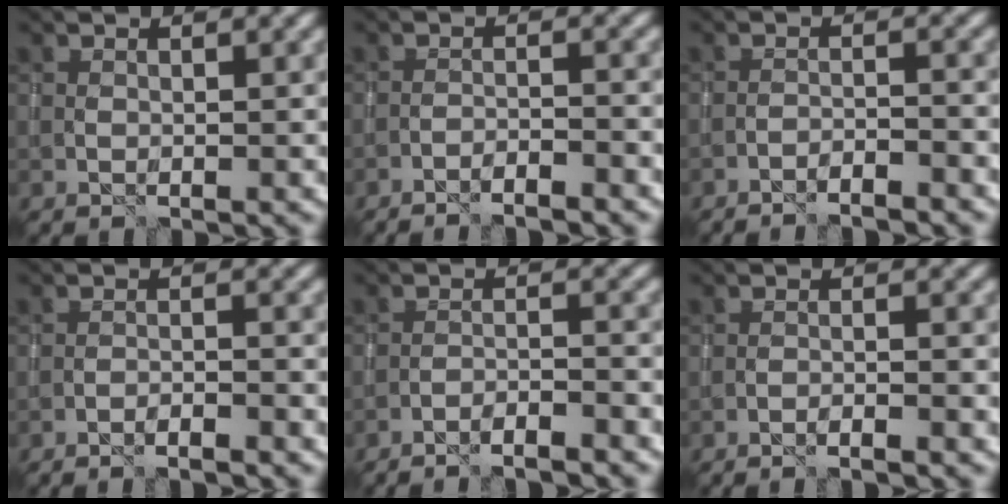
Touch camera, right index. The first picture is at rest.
{"total": 2.9, "force": [-2.6, 0.3, 1.3], "torque": [-0.020, 0.006, -0.044]}
{"total": 3.0, "force": [-2.7, 0.3, 1.1], "torque": [-0.017, 0.006, -0.044]}
{"total": 2.2, "force": [-1.9, 0.2, 1.1], "torque": [-0.021, 0.007, -0.033]}
{"total": 3.7, "force": [-3.2, 0.4, 1.6], "torque": [-0.025, 0.007, -0.053]}
{"total": 2.2, "force": [-1.7, 0.2, 1.3], "torque": [-0.021, 0.008, -0.037]}